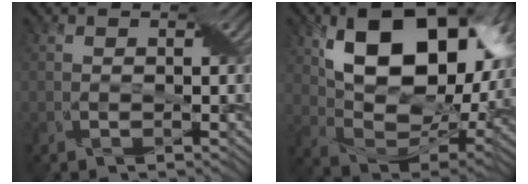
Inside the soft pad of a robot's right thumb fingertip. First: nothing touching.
{"total": 16.5, "force": [6.1, 9.7, 11.8], "torque": [-0.199, -0.005, 0.117]}